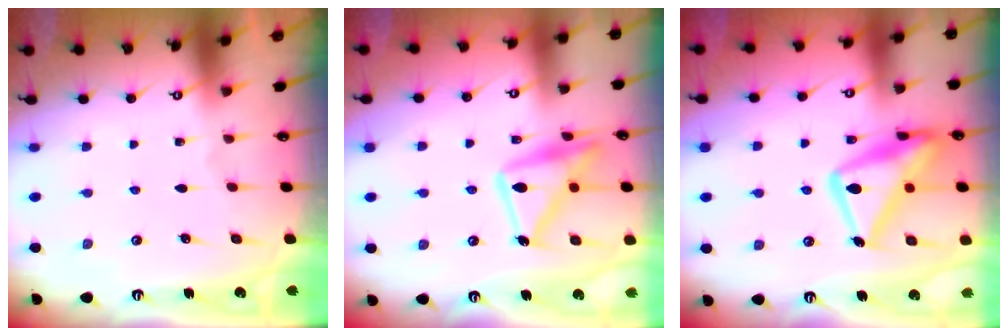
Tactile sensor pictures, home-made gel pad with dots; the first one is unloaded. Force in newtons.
{"total": 16.3, "press": 16.2, "slide": 1.1}
{"total": 18.6, "press": 18.5, "slide": 1.3}